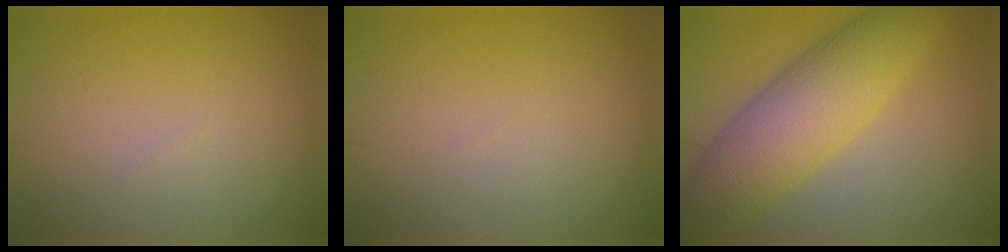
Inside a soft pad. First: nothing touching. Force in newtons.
{"total": 0.0}
{"total": 7.8, "press": 7.8, "slide": 0.1}